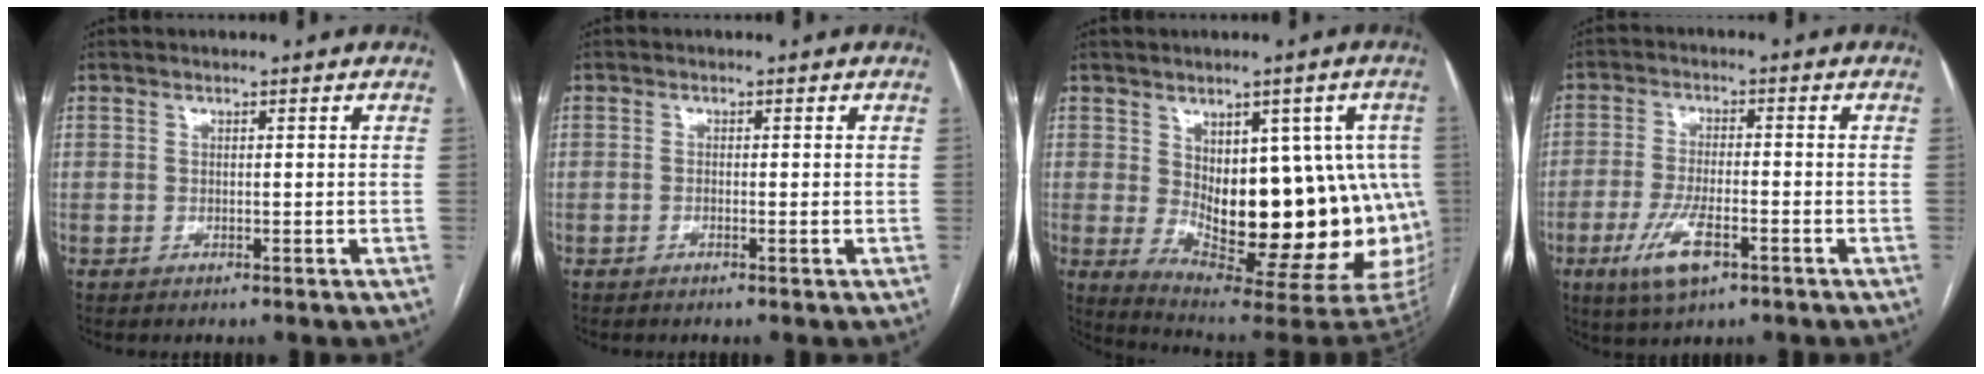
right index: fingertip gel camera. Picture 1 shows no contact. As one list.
[{"total": 0.6, "force": [-0.2, 0.0, 0.5], "torque": [-0.008, 0.001, -0.003]}, {"total": 21.9, "force": [-1.5, 9.1, 19.9], "torque": [-0.187, 0.012, 0.011]}, {"total": 7.6, "force": [-3.7, 2.3, 6.3], "torque": [-0.130, -0.011, -0.065]}]